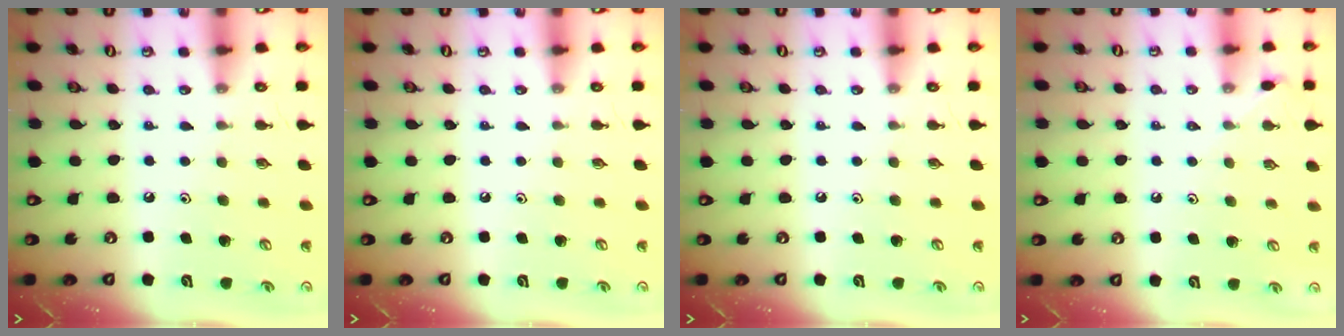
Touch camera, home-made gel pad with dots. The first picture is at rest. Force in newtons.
{"total": 0.0}
{"total": 0.0}
{"total": 3.4, "press": 3.4, "slide": 0.7}